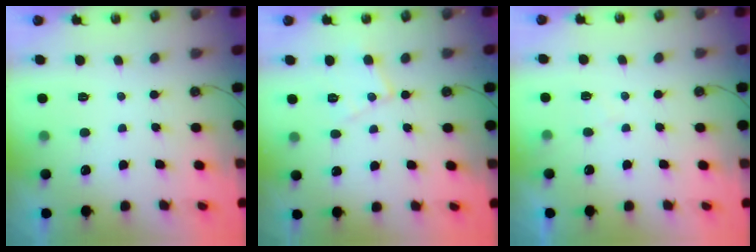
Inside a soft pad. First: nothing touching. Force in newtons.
{"total": 8.5, "press": 8.5, "slide": 0.6}
{"total": 5.7, "press": 5.7, "slide": 0.8}